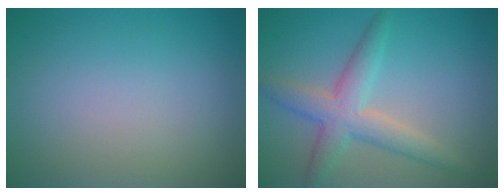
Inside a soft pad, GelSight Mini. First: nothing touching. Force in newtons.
{"total": 4.3, "press": 4.3, "slide": 0.3}